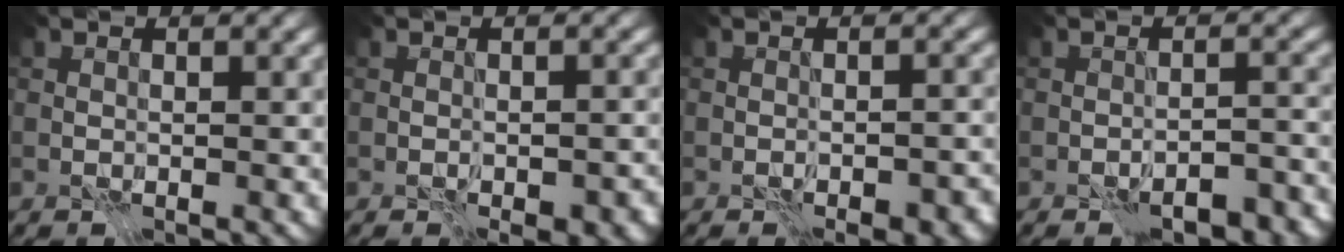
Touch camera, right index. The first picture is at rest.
{"total": 3.6, "force": [-1.6, 1.9, 2.7], "torque": [-0.034, -0.005, -0.018]}
{"total": 4.5, "force": [-2.3, 2.4, 3.0], "torque": [-0.031, 0.003, -0.028]}
{"total": 5.0, "force": [-3.5, 2.2, 2.8], "torque": [-0.027, 0.013, -0.050]}